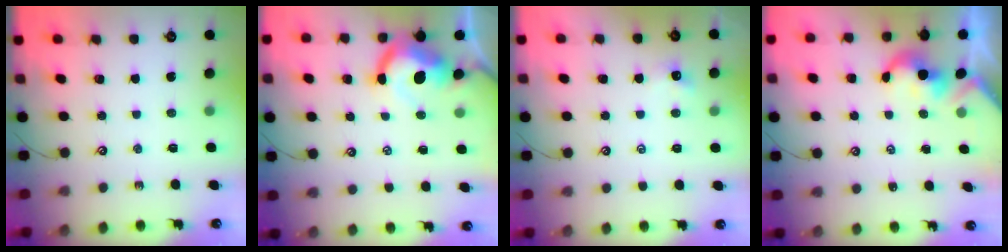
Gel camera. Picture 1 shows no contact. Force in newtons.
{"total": 5.4, "press": 5.2, "slide": 1.3}
{"total": 1.2, "press": 1.1, "slide": 0.4}
{"total": 2.2, "press": 2.2, "slide": 0.4}